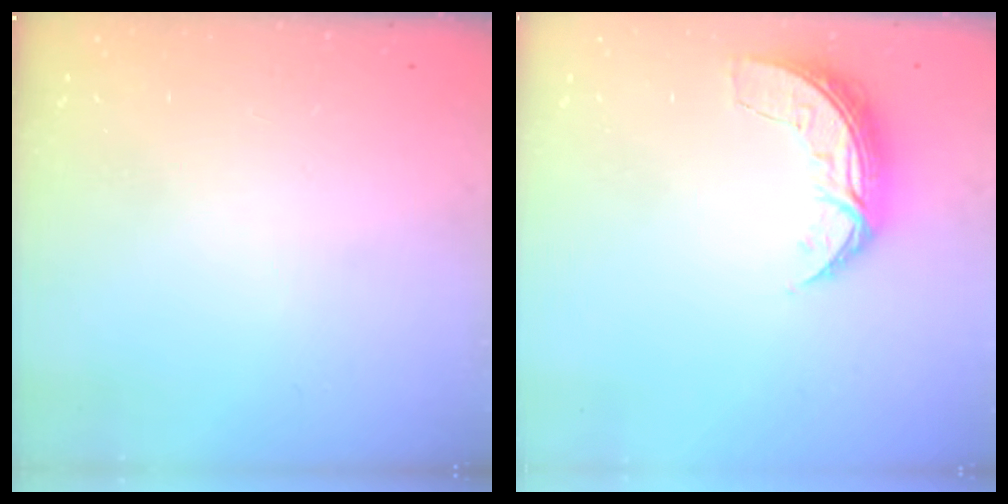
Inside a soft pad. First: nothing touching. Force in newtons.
{"total": 7.3, "press": 7.3, "slide": 0.4}